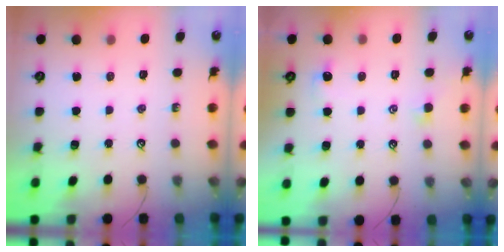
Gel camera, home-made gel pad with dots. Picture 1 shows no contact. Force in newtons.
{"total": 1.0, "press": 0.7, "slide": 0.7}